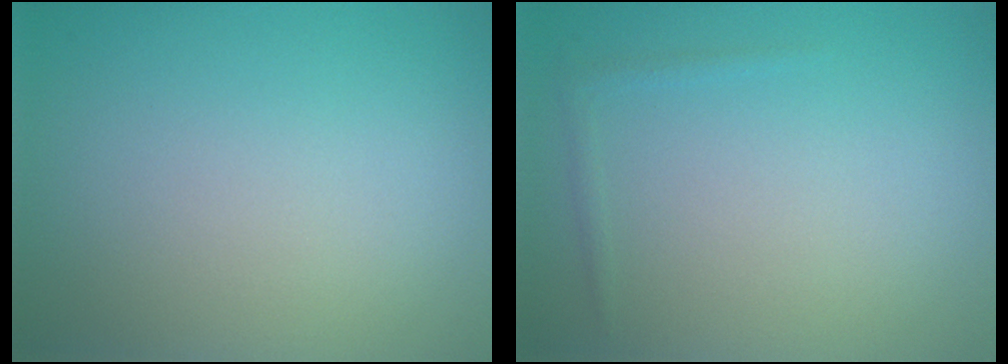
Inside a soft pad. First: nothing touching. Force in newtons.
{"total": 0.6, "press": 0.6, "slide": 0.1}